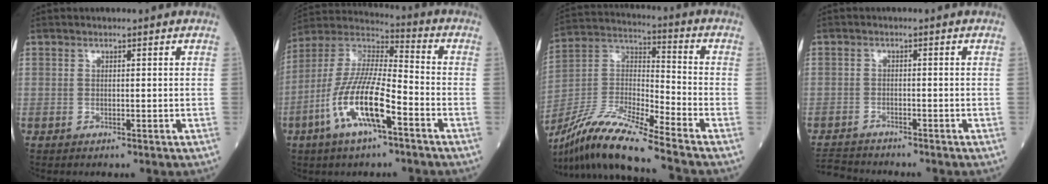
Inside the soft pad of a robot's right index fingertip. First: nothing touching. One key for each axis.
{"total": 14.4, "fx": -5.8, "fy": 3.3, "fz": 12.7, "tx": -0.260, "ty": -0.002, "tz": -0.113}
{"total": 16.2, "fx": -13.8, "fy": -0.7, "fz": 8.4, "tx": -0.171, "ty": -0.004, "tz": -0.261}
{"total": 4.6, "fx": -4.5, "fy": 0.8, "fz": 0.0, "tx": 0.000, "ty": -0.015, "tz": -0.084}